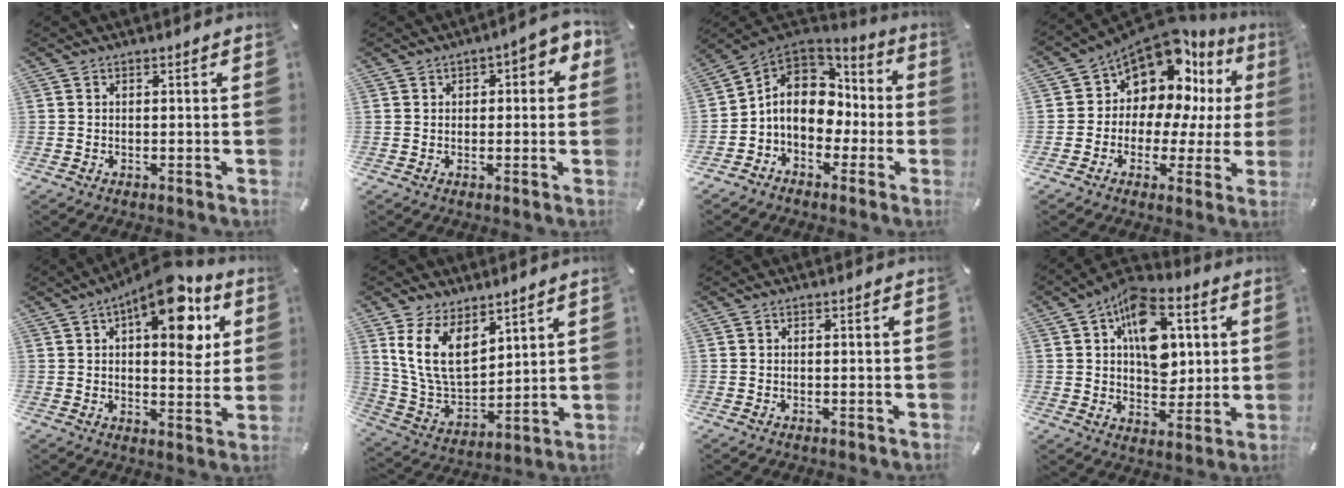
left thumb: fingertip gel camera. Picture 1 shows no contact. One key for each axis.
{"total": 4.0, "fx": 0.7, "fy": 2.5, "fz": 3.0, "tx": -0.036, "ty": 0.003, "tz": 0.005}
{"total": 12.4, "fx": -0.7, "fy": 10.1, "fz": 7.2, "tx": -0.139, "ty": 0.011, "tz": -0.010}
{"total": 12.9, "fx": 8.4, "fy": 7.8, "fz": 5.8, "tx": -0.103, "ty": -0.084, "tz": 0.149}
{"total": 16.7, "fx": 8.5, "fy": 7.1, "fz": 12.6, "tx": -0.173, "ty": -0.040, "tz": 0.134}
{"total": 13.8, "fx": 6.9, "fy": 8.7, "fz": 8.2, "tx": -0.197, "ty": -0.037, "tz": 0.131}
{"total": 0.0}
{"total": 15.3, "fx": 4.1, "fy": 10.3, "fz": 10.6, "tx": -0.142, "ty": -0.006, "tz": 0.073}